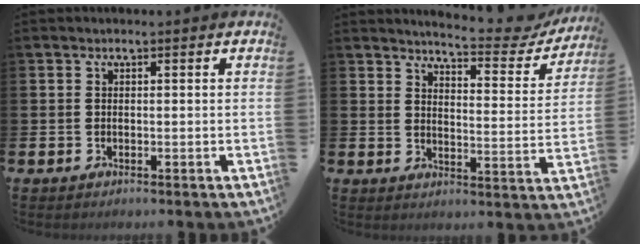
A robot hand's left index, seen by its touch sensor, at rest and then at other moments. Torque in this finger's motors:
{"motor_torque": [0.97, -1.17, 0.47, 0.09]}